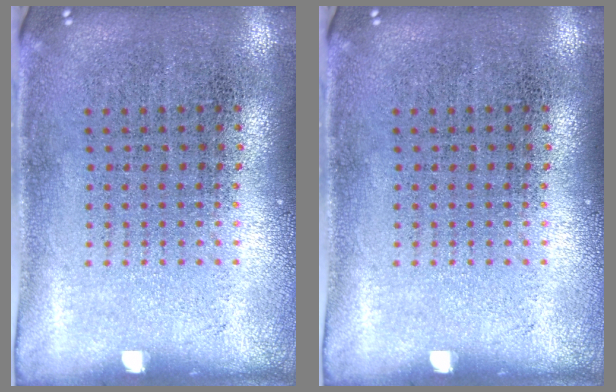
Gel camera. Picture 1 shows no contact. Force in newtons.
{"total": 0.0}